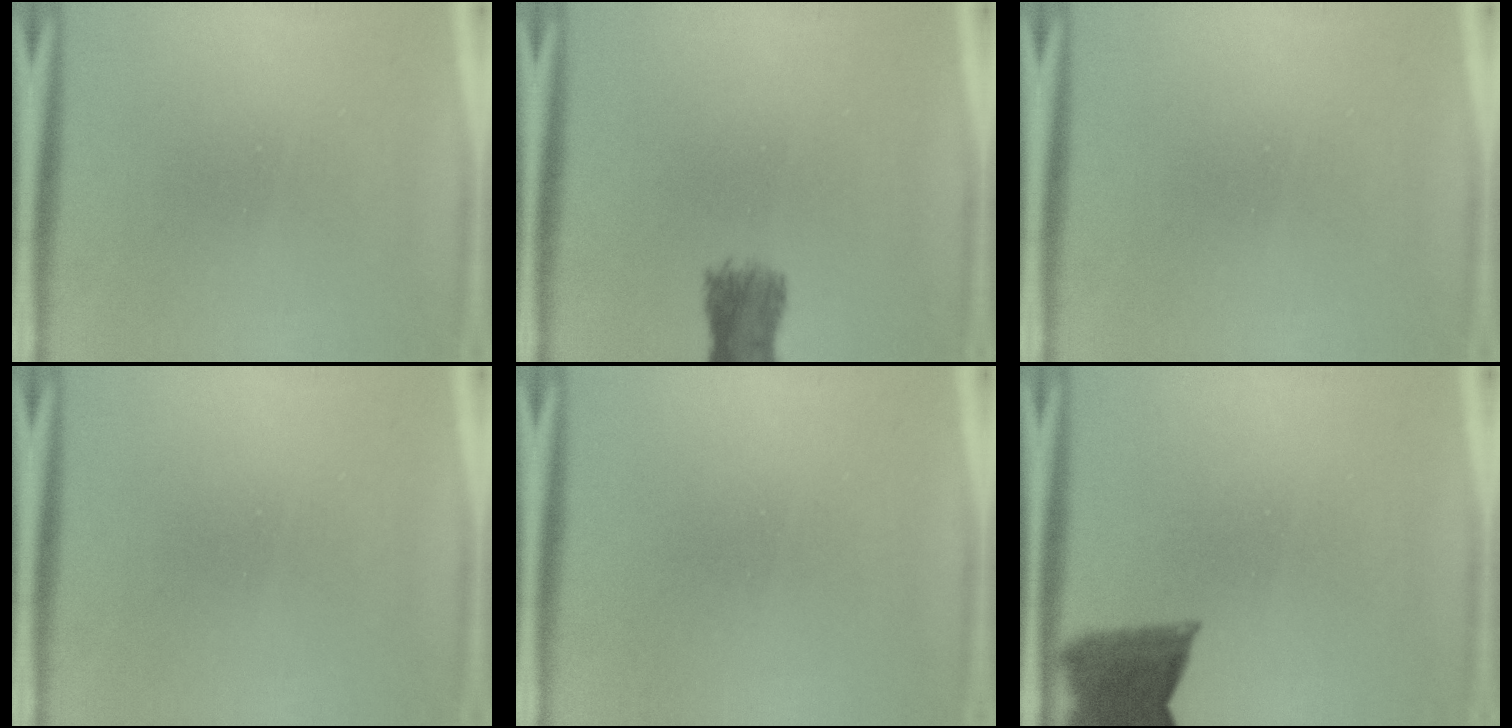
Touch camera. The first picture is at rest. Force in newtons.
{"total": 3.9}
{"total": 0.0}
{"total": 0.0}
{"total": 1.6}
{"total": 9.5}